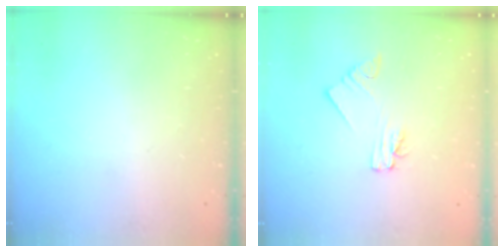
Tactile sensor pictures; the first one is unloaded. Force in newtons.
{"total": 2.0, "press": 2.0, "slide": 0.1}